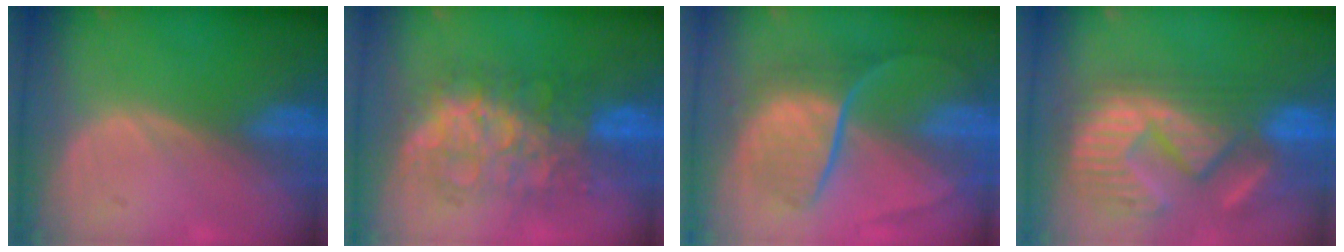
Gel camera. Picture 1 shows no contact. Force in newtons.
{"total": 9.4, "press": 9.3, "slide": 0.6}
{"total": 8.9, "press": 7.5, "slide": 4.7}
{"total": 12.9, "press": 12.0, "slide": 4.9}